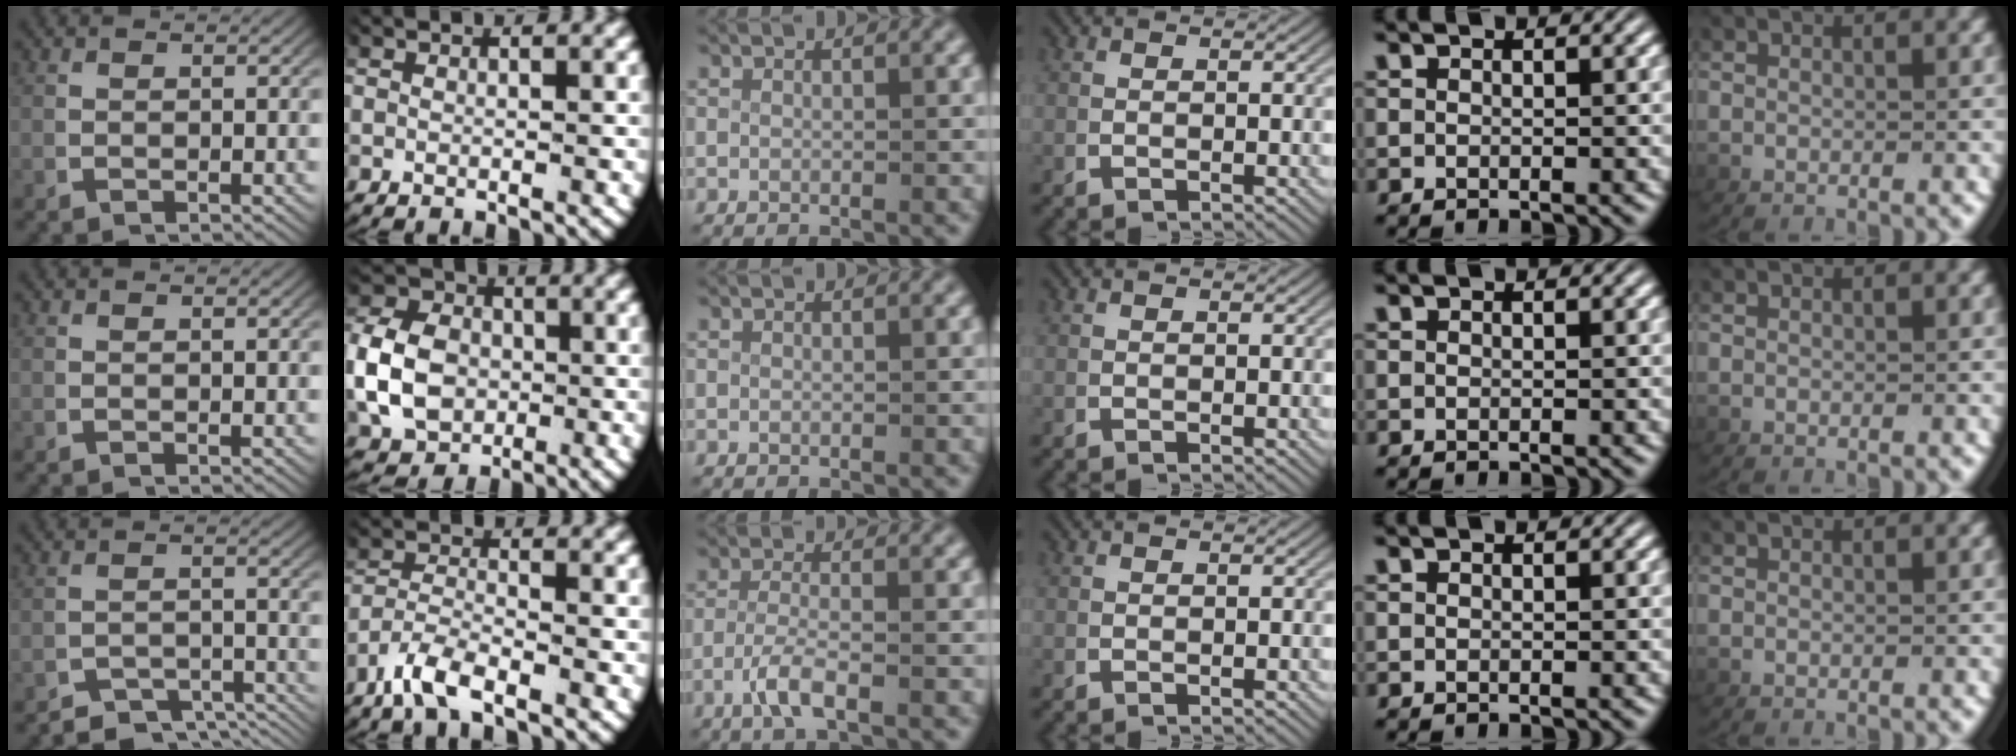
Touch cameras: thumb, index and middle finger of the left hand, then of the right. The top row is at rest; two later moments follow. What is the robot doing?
{"motion": "grasp_and_lifting", "object": "card"}